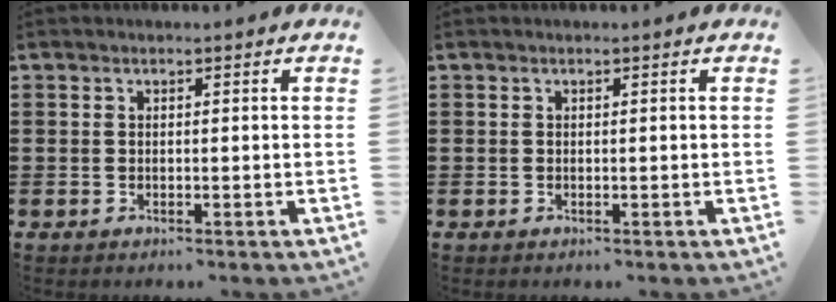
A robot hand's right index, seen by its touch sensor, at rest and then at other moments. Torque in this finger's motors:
{"motor_torque": [-0.31, 1.83, 0.00, 0.00]}